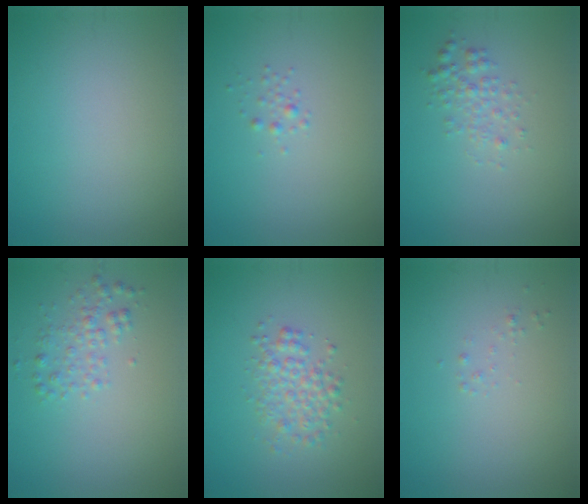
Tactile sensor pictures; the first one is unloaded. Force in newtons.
{"total": 0.7, "press": 0.7, "slide": 0.0}
{"total": 1.8, "press": 1.8, "slide": 0.0}
{"total": 1.9, "press": 1.9, "slide": 0.1}
{"total": 2.8, "press": 2.8, "slide": 0.0}
{"total": 0.5, "press": 0.5, "slide": 0.0}